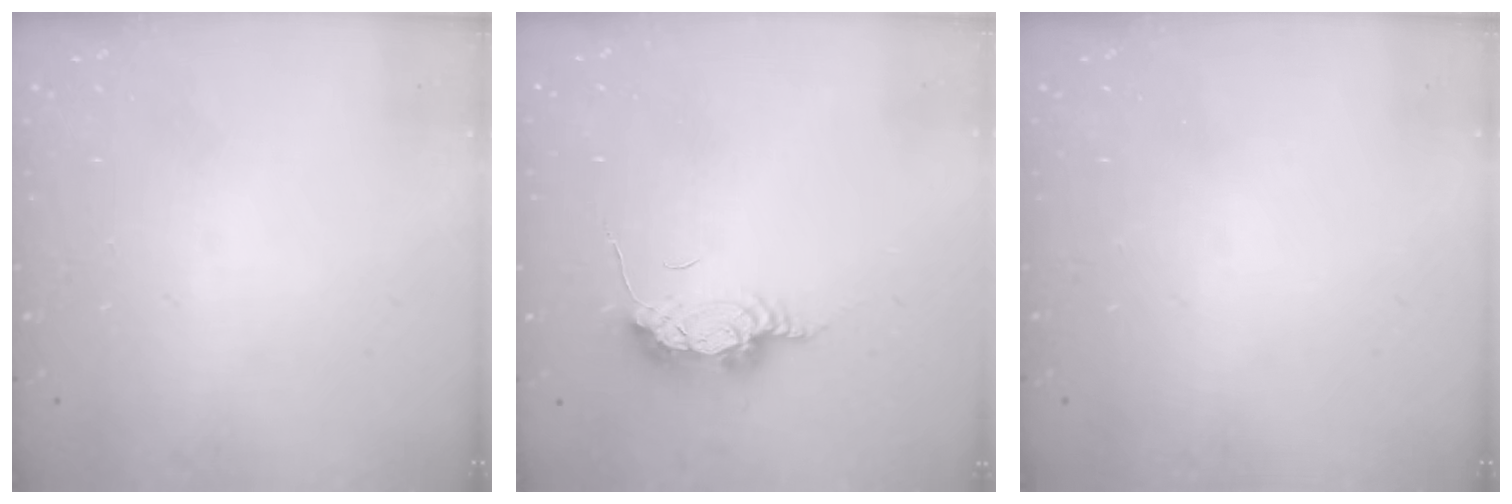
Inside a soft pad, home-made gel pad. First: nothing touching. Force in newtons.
{"total": 8.1, "press": 7.8, "slide": 2.3}
{"total": 0.0}